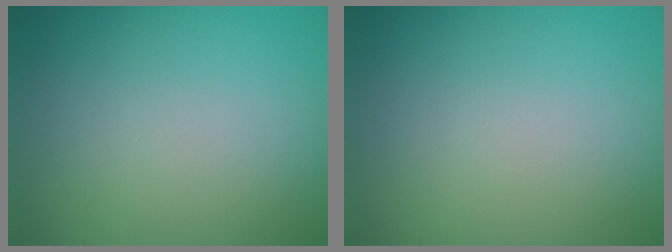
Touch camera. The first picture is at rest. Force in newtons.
{"total": 0.0}